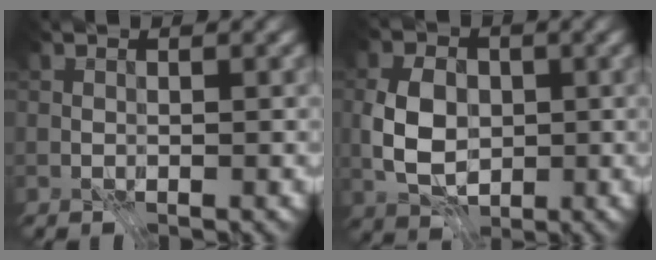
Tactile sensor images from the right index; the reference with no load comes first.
{"total": 5.7, "force": [-0.9, 4.0, 4.0], "torque": [-0.083, 0.003, -0.026]}